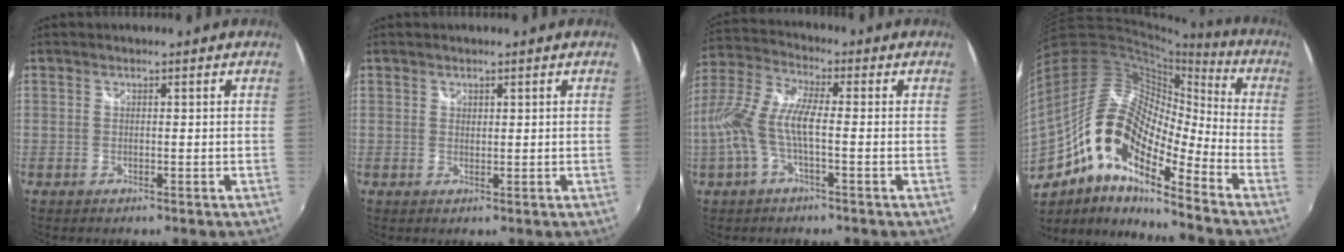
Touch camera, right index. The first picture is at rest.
{"total": 0.8, "force": [0.5, 0.6, 0.1], "torque": [-0.001, 0.001, 0.007]}
{"total": 10.7, "force": [-2.3, 2.7, 10.1], "torque": [-0.214, 0.002, -0.045]}
{"total": 19.4, "force": [-9.1, 7.1, 15.6], "torque": [-0.268, -0.009, -0.187]}